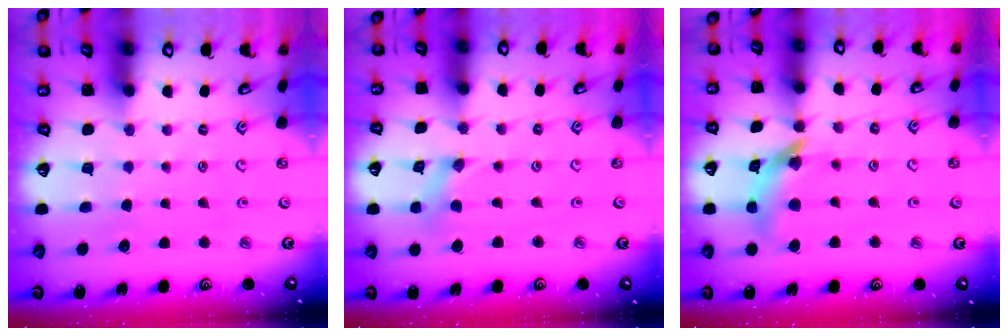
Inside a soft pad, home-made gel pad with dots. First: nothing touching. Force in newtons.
{"total": 0.0}
{"total": 12.0, "press": 11.9, "slide": 1.5}